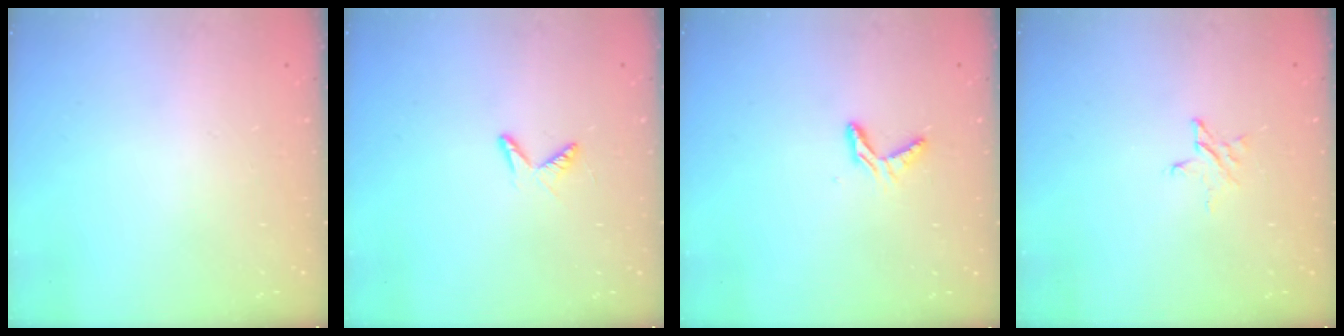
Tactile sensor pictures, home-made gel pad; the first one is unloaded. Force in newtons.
{"total": 4.8, "press": 4.8, "slide": 0.4}
{"total": 4.7, "press": 4.7, "slide": 0.3}
{"total": 3.3, "press": 3.3, "slide": 0.4}